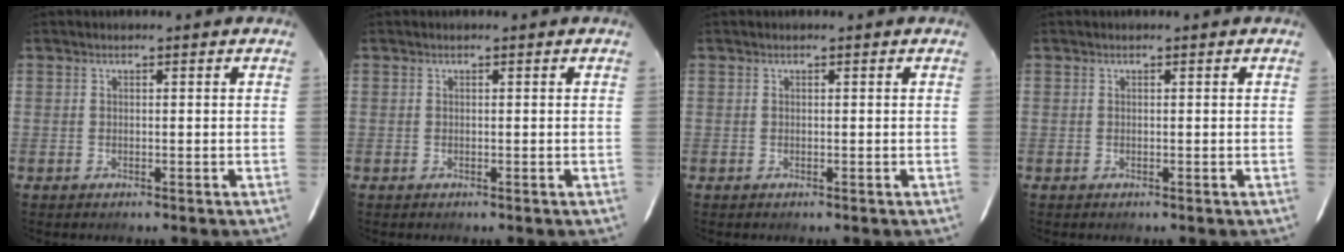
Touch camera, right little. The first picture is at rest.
{"total": 0.0}
{"total": 0.0}
{"total": 0.0}